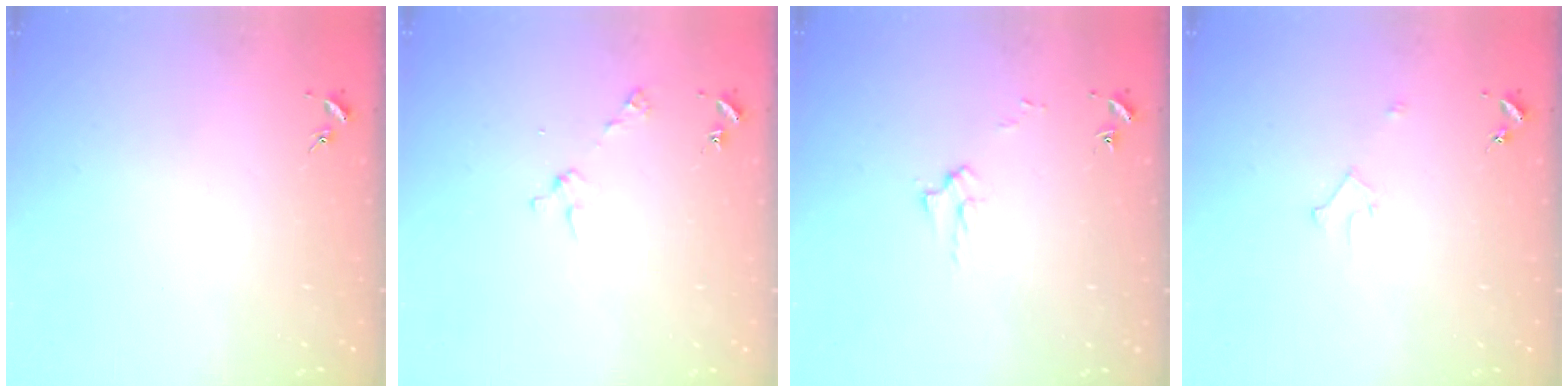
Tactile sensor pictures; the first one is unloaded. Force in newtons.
{"total": 2.9, "press": 2.9, "slide": 0.2}
{"total": 2.6, "press": 2.6, "slide": 0.3}
{"total": 2.2, "press": 2.2, "slide": 0.2}